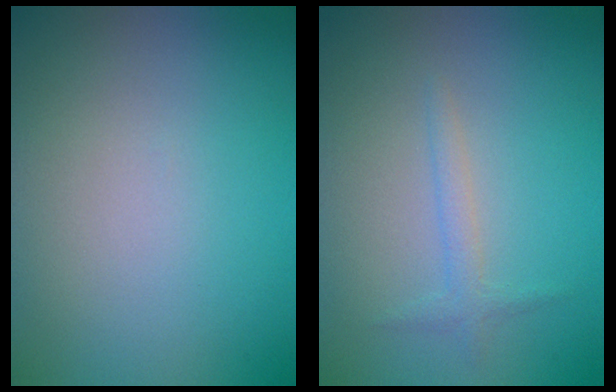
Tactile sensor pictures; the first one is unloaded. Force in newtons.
{"total": 1.3, "press": 1.3, "slide": 0.0}